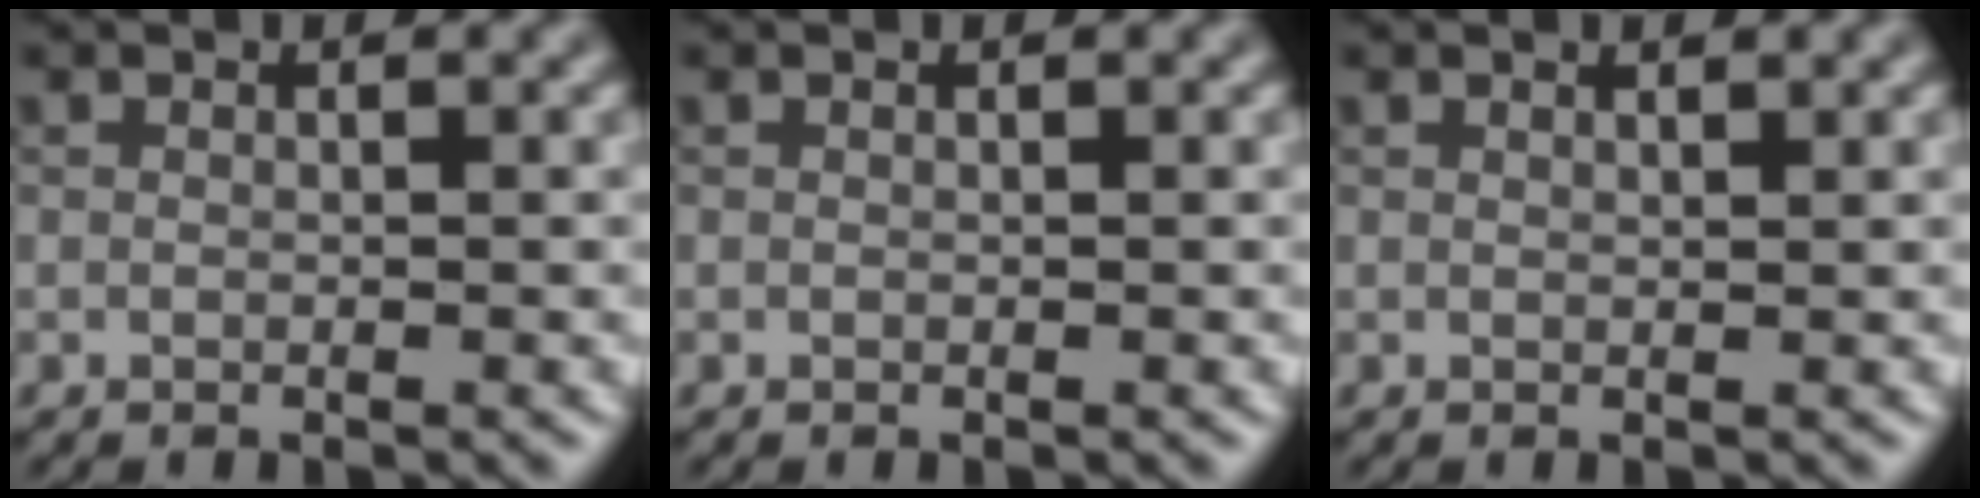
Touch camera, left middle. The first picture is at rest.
{"total": 0.0}
{"total": 1.3, "force": [1.0, 0.4, 0.7], "torque": [-0.010, 0.001, 0.006]}